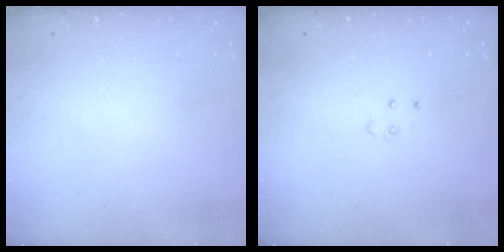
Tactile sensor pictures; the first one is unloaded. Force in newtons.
{"total": 3.6, "press": 3.6, "slide": 0.4}